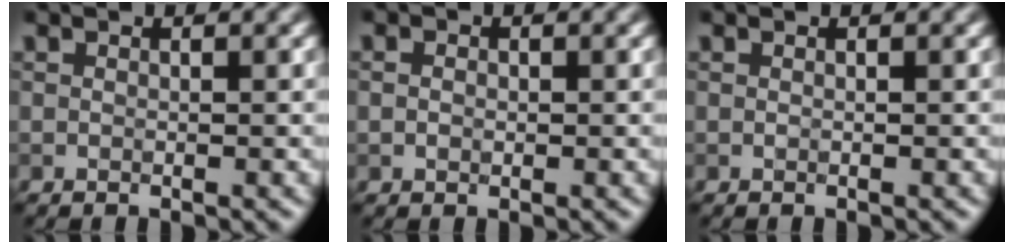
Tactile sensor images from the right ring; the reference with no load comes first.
{"total": 1.0, "force": [0.0, 0.8, 0.5], "torque": [-0.008, -0.001, -0.002]}
{"total": 0.0}